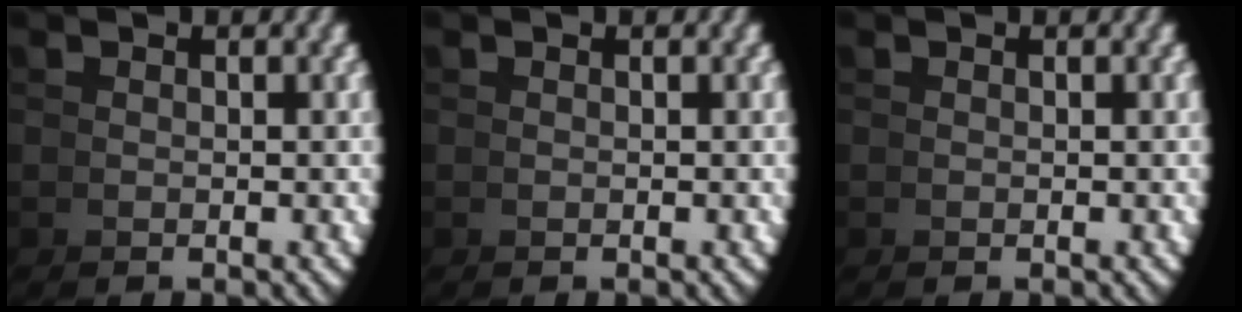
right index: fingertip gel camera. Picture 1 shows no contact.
{"total": 0.0}
{"total": 0.0}